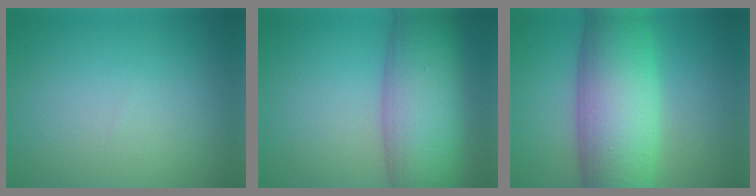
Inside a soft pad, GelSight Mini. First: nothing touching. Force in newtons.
{"total": 10.8, "press": 10.8, "slide": 0.4}
{"total": 11.4, "press": 11.4, "slide": 0.4}